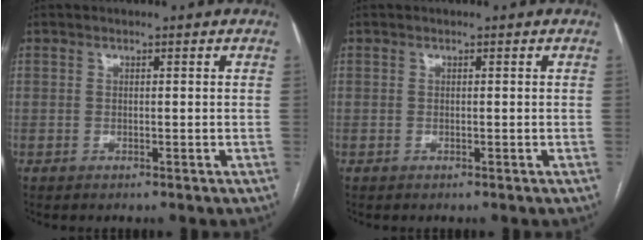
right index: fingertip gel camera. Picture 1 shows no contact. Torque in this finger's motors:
{"motor_torque": [0.00, 0.00, 0.01, 0.01]}